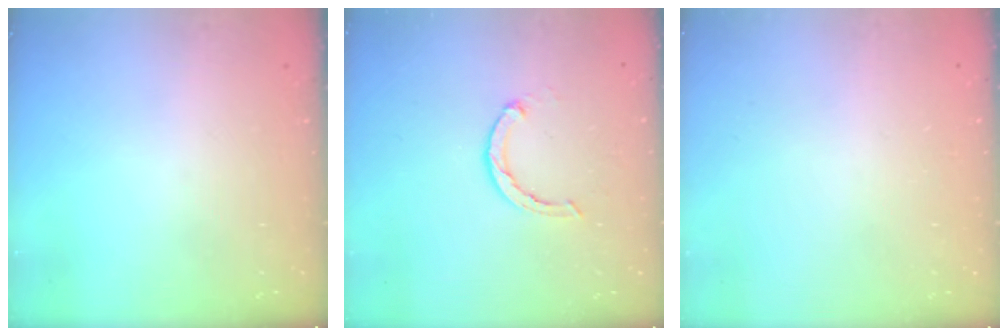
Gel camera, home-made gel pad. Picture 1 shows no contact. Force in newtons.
{"total": 2.1, "press": 2.0, "slide": 0.4}
{"total": 2.4, "press": 2.4, "slide": 0.2}